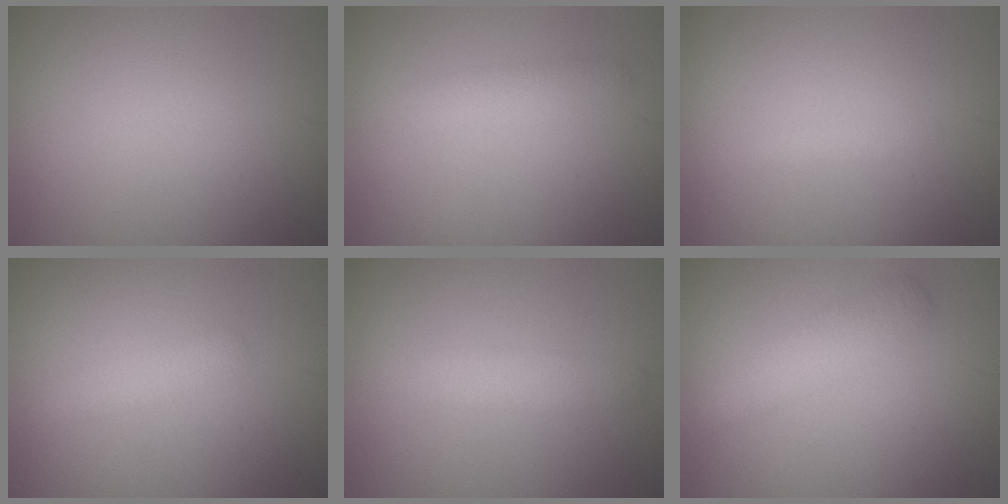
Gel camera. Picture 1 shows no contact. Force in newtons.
{"total": 2.0, "press": 2.0, "slide": 0.1}
{"total": 0.6, "press": 0.6, "slide": 0.1}
{"total": 1.4, "press": 1.4, "slide": 0.0}
{"total": 2.5, "press": 2.5, "slide": 0.2}
{"total": 2.8, "press": 2.8, "slide": 0.1}